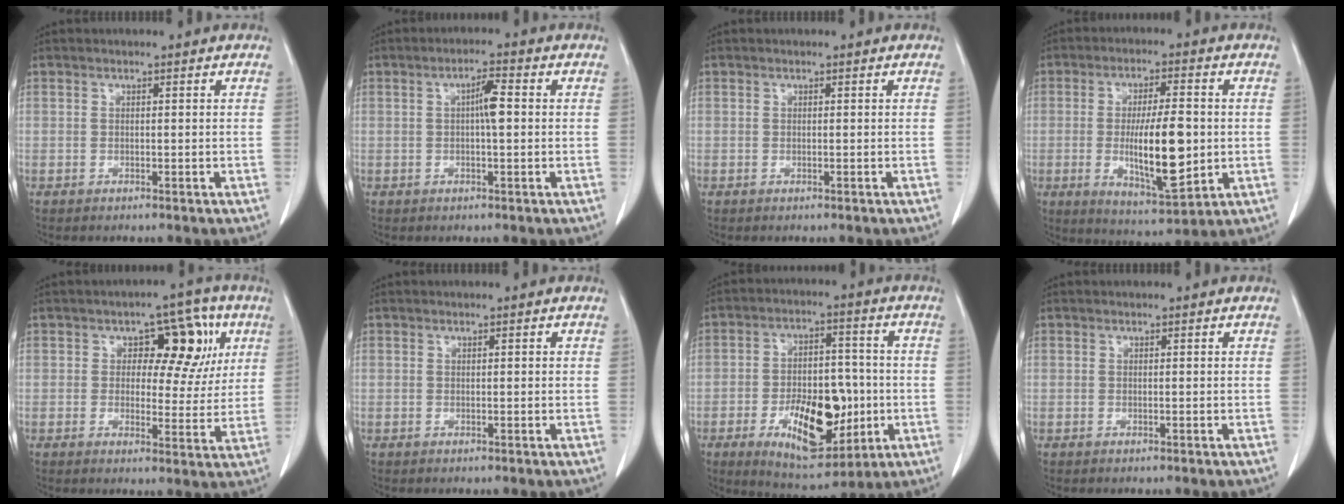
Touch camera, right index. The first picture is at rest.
{"total": 3.5, "force": [0.4, 0.4, 3.5], "torque": [-0.055, 0.008, 0.006]}
{"total": 0.0}
{"total": 12.6, "force": [-1.1, 3.0, 12.2], "torque": [-0.211, -0.012, -0.013]}
{"total": 9.7, "force": [3.0, 5.5, 7.4], "torque": [-0.074, 0.028, 0.039]}
{"total": 0.0}
{"total": 15.2, "force": [-4.2, 6.8, 12.9], "torque": [-0.206, 0.007, -0.052]}
{"total": 0.0}